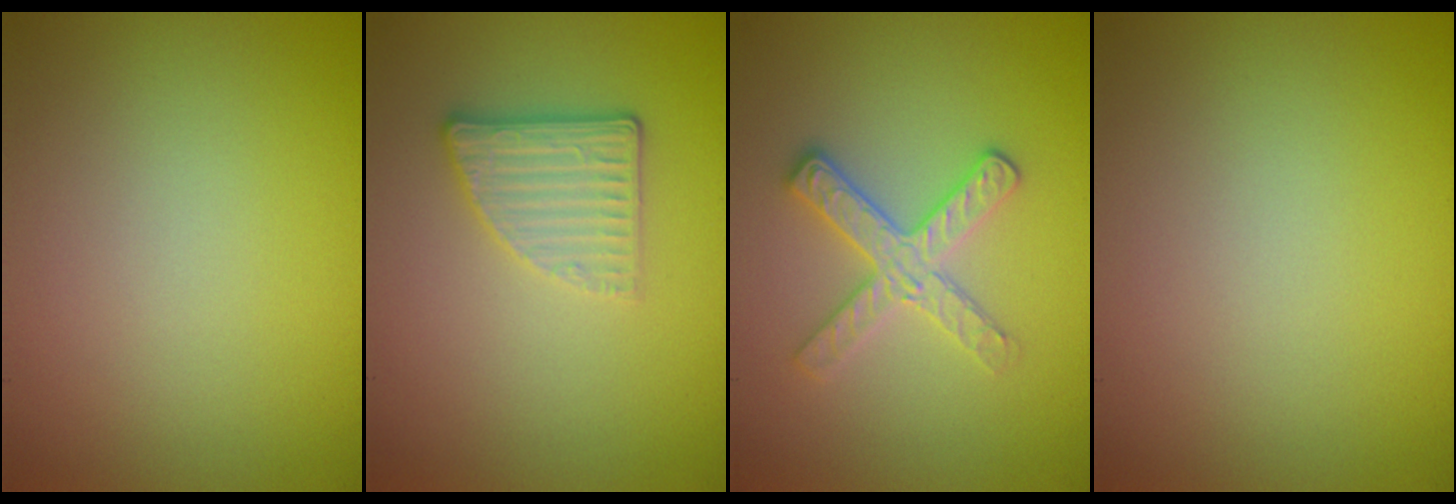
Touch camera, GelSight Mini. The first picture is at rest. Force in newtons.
{"total": 2.7, "press": 2.3, "slide": 1.4}
{"total": 2.9, "press": 2.8, "slide": 0.8}
{"total": 0.0}